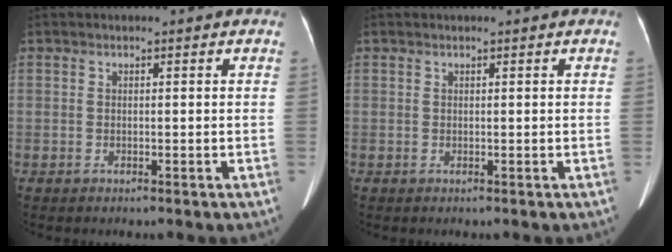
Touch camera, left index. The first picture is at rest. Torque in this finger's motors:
{"motor_torque": [0.02, -0.02, 0.00, 0.02]}